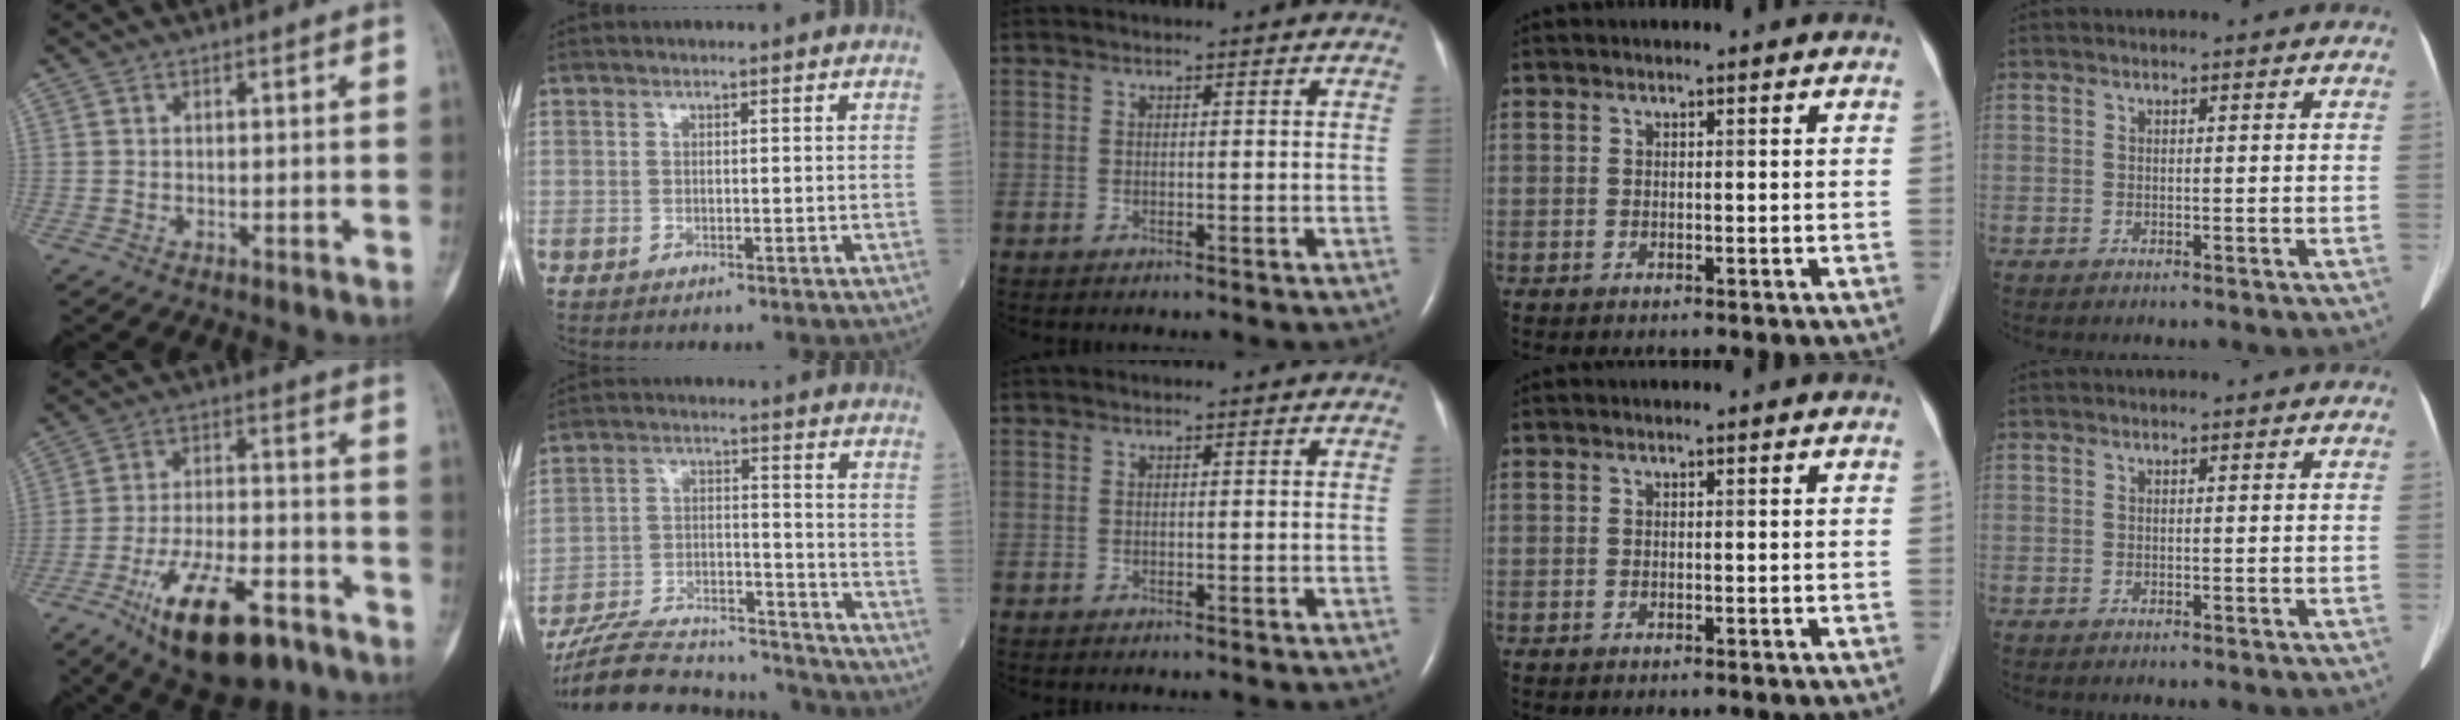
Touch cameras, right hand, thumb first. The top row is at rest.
{"thumb": {"total": 18.1, "force": [-10.4, 7.7, 12.6], "torque": [-0.198, 0.058, -0.166]}, "index": {"total": 22.0, "force": [-20.3, 4.9, 6.8], "torque": [-0.155, 0.007, -0.320]}}